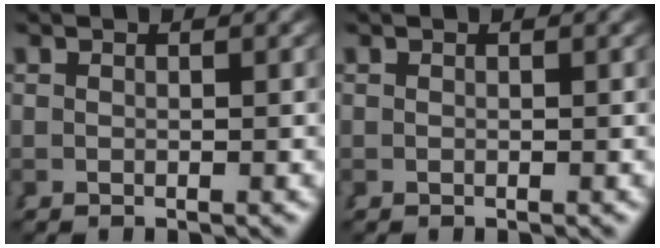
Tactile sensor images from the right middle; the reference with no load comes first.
{"total": 0.0}